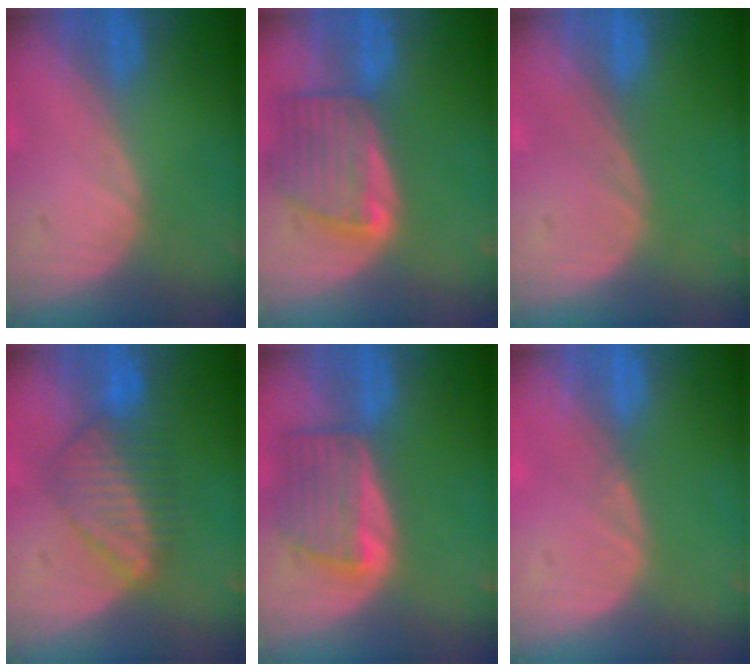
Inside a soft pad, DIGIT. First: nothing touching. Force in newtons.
{"total": 7.8, "press": 7.1, "slide": 3.2}
{"total": 0.0}
{"total": 6.5, "press": 6.4, "slide": 0.8}
{"total": 6.4, "press": 6.4, "slide": 0.8}
{"total": 0.6, "press": 0.5, "slide": 0.4}